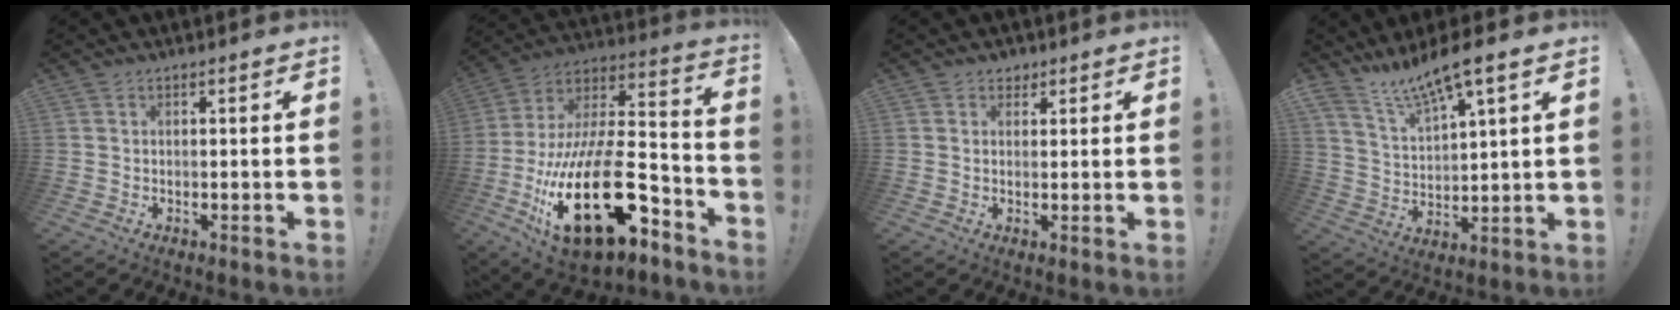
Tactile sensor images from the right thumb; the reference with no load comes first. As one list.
[{"total": 30.2, "force": [-10.8, 13.4, 24.9], "torque": [-0.444, 0.042, -0.164]}, {"total": 2.6, "force": [1.6, 1.9, 0.8], "torque": [-0.001, -0.008, 0.026]}, {"total": 10.9, "force": [9.4, 1.4, 5.4], "torque": [-0.101, -0.063, 0.163]}]